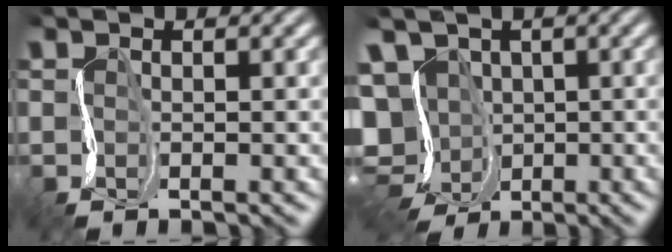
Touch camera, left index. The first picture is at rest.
{"total": 8.4, "force": [-2.0, 6.9, 4.4], "torque": [-0.076, -0.010, -0.037]}